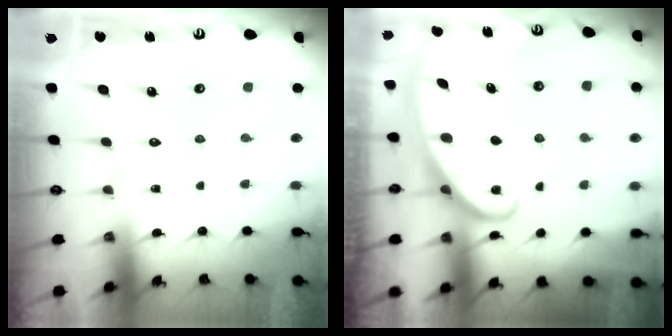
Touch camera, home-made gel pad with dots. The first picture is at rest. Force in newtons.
{"total": 3.0, "press": 3.0, "slide": 0.4}